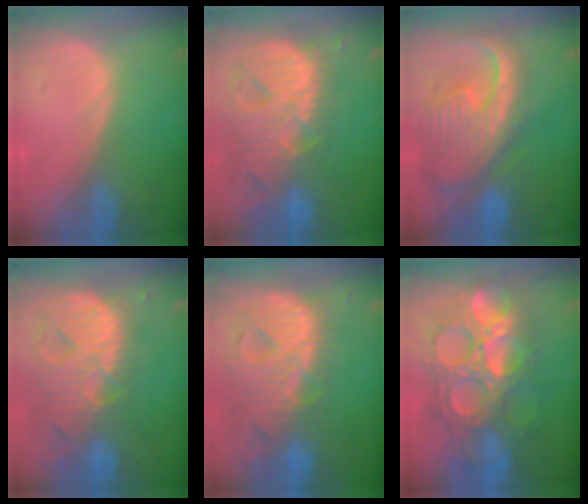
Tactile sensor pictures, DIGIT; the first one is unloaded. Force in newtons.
{"total": 13.7, "press": 11.7, "slide": 7.2}
{"total": 12.5, "press": 10.7, "slide": 6.5}
{"total": 13.7, "press": 11.7, "slide": 7.2}
{"total": 13.4, "press": 11.4, "slide": 7.0}
{"total": 13.6, "press": 13.5, "slide": 1.5}